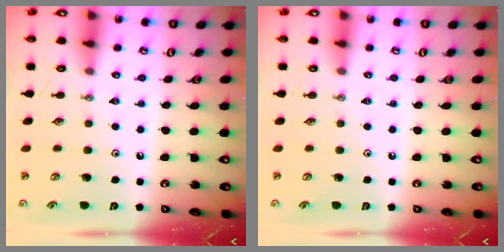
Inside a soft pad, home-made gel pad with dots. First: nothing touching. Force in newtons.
{"total": 0.0}